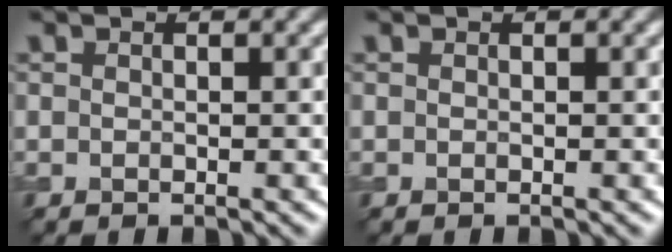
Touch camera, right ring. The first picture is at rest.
{"total": 0.0}